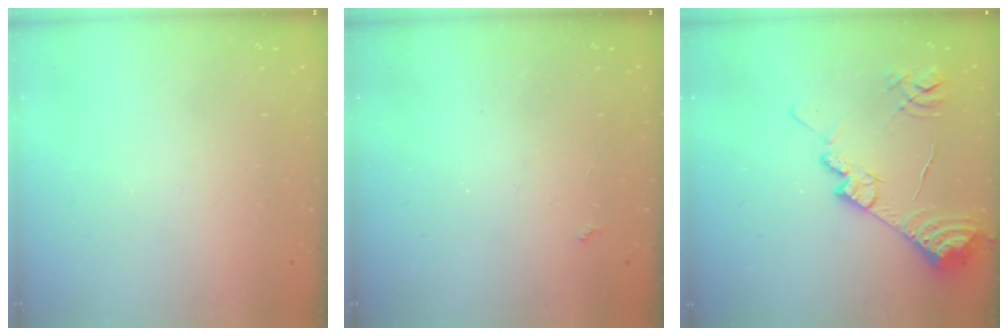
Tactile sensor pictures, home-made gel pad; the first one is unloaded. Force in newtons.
{"total": 2.2, "press": 2.1, "slide": 0.4}
{"total": 15.2, "press": 15.1, "slide": 1.3}